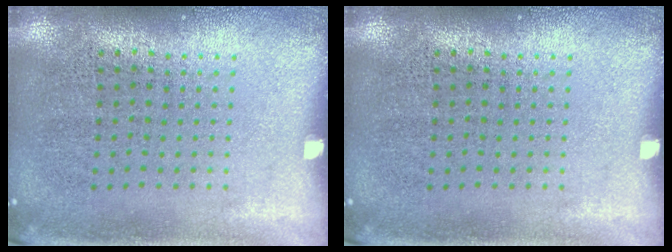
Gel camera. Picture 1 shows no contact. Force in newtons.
{"total": 0.0}